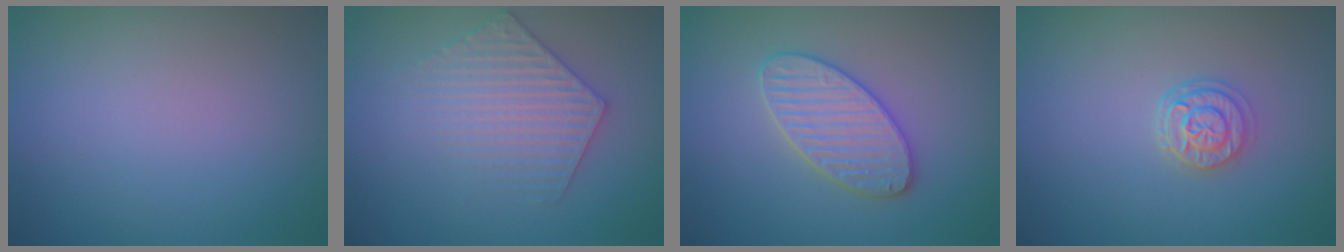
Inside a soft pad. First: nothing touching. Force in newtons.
{"total": 4.0, "press": 4.0, "slide": 0.5}
{"total": 3.8, "press": 3.8, "slide": 0.3}
{"total": 2.6, "press": 2.2, "slide": 1.5}